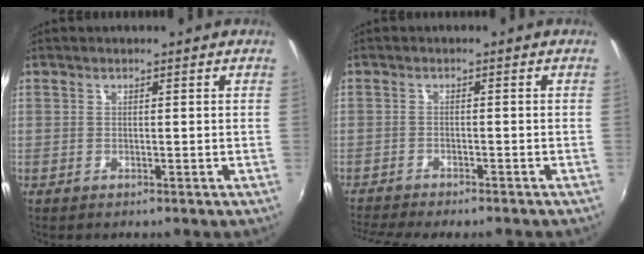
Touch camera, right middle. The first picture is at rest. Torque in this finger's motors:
{"motor_torque": [1.07, -1.06, 0.33, 0.15]}